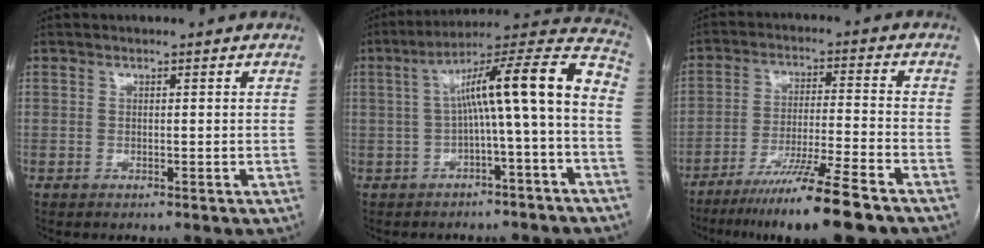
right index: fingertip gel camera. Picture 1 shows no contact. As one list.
[{"total": 14.4, "force": [-1.2, 0.4, 14.4], "torque": [-0.207, 0.050, -0.022]}, {"total": 13.8, "force": [-10.1, -0.6, 9.4], "torque": [-0.161, -0.037, -0.167]}]